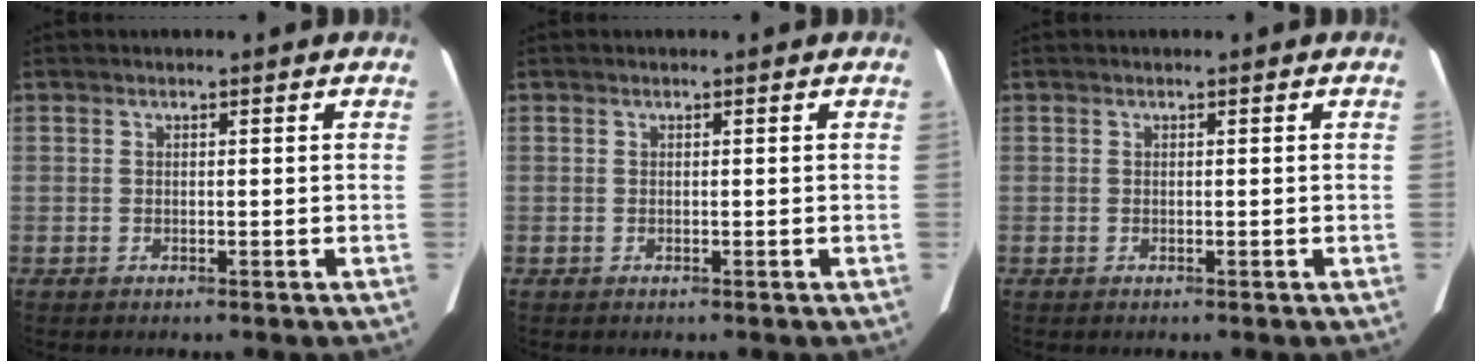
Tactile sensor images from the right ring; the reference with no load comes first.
{"total": 0.0}
{"total": 0.0}